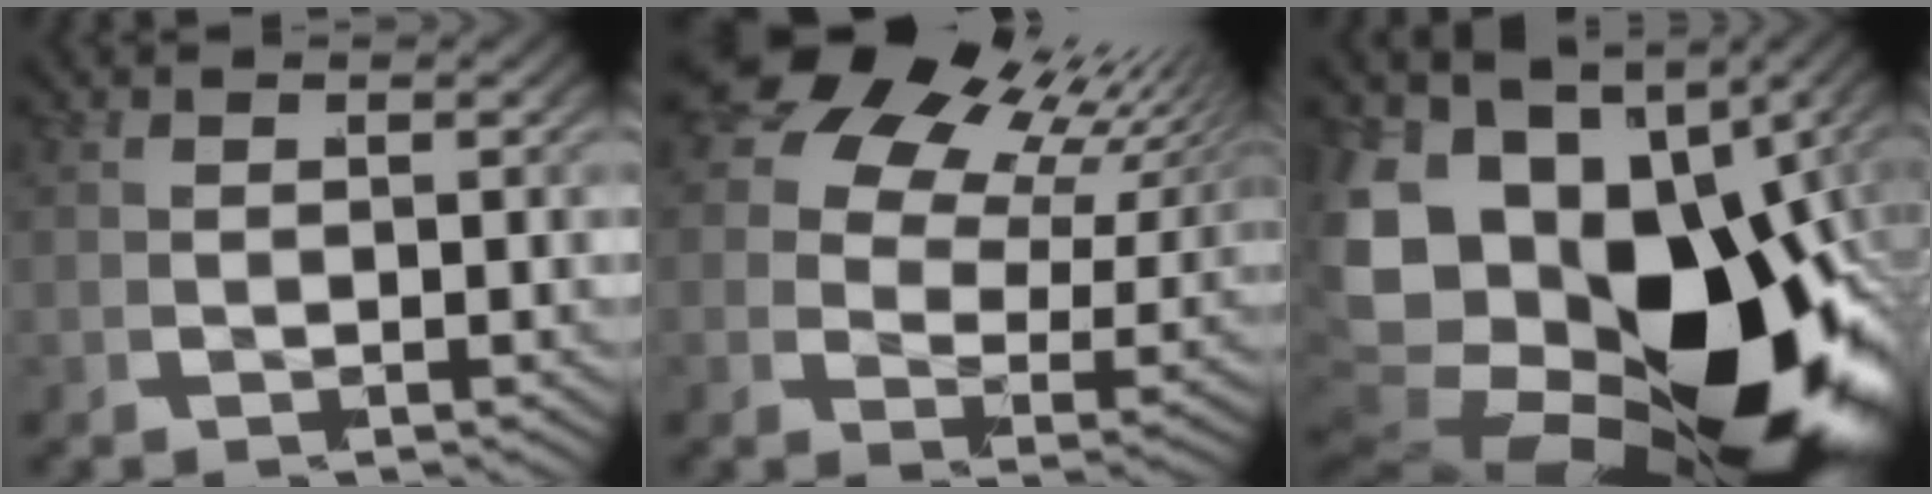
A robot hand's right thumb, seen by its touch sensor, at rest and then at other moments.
{"total": 11.9, "force": [5.2, 7.6, 7.5], "torque": [-0.132, 0.019, 0.065]}
{"total": 27.5, "force": [-5.2, 18.0, 20.0], "torque": [-0.400, -0.081, -0.045]}